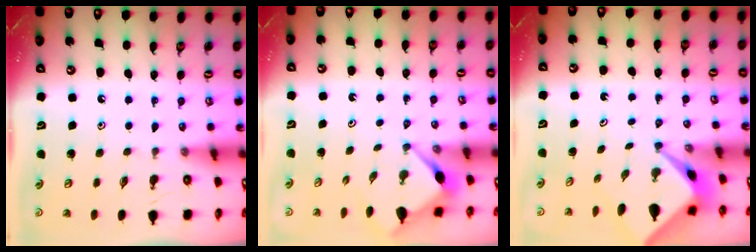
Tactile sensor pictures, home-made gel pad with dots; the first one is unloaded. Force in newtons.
{"total": 3.4, "press": 3.3, "slide": 0.3}
{"total": 2.1, "press": 2.1, "slide": 0.3}